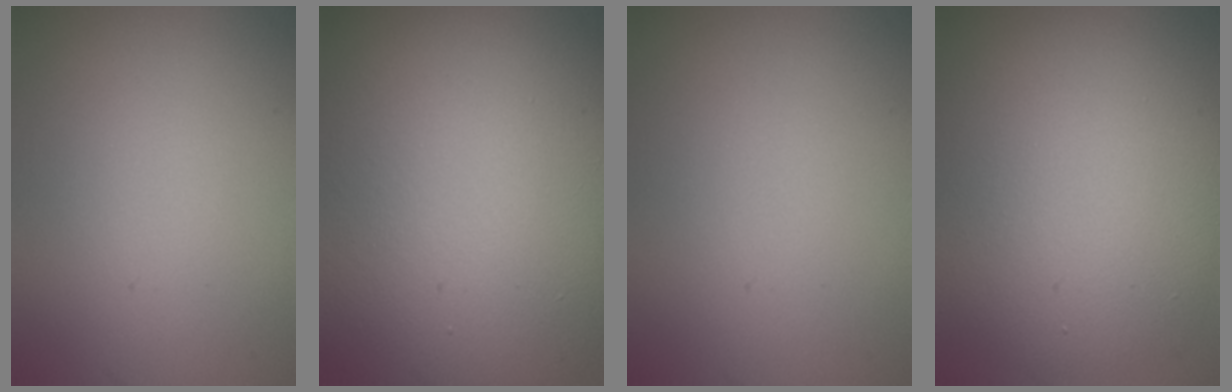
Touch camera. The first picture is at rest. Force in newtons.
{"total": 18.1, "press": 18.1, "slide": 1.1}
{"total": 0.0}
{"total": 10.7, "press": 10.7, "slide": 0.4}